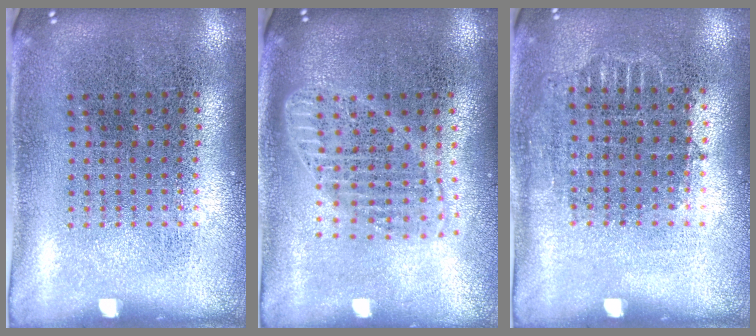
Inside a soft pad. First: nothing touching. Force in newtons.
{"total": 1.8, "press": 1.5, "slide": 1.0}
{"total": 0.9, "press": 0.8, "slide": 0.4}